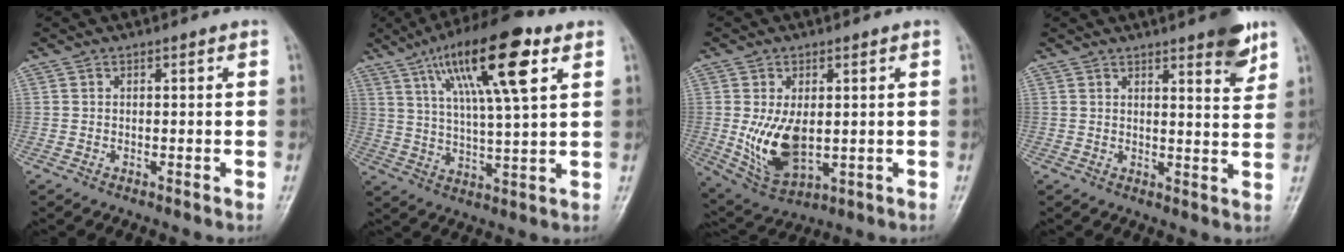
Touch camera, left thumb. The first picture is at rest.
{"total": 17.8, "force": [8.2, 4.0, 15.3], "torque": [-0.256, -0.014, 0.140]}
{"total": 10.5, "force": [-0.1, 5.9, 8.6], "torque": [-0.153, -0.016, 0.017]}
{"total": 7.0, "force": [4.5, 1.5, 5.2], "torque": [-0.054, -0.026, 0.055]}